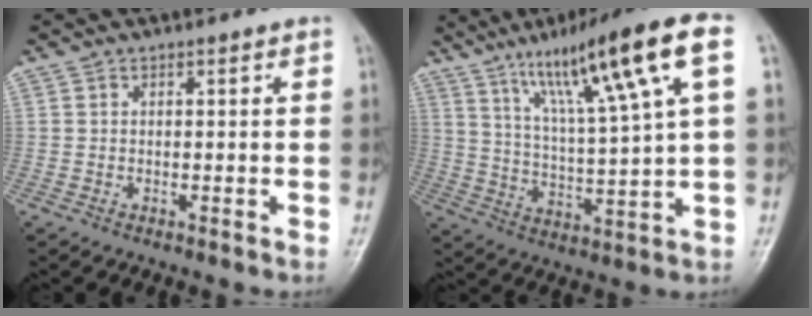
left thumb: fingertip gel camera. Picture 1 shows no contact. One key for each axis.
{"total": 18.5, "fx": 8.6, "fy": 1.8, "fz": 16.2, "tx": -0.258, "ty": -0.012, "tz": 0.144}